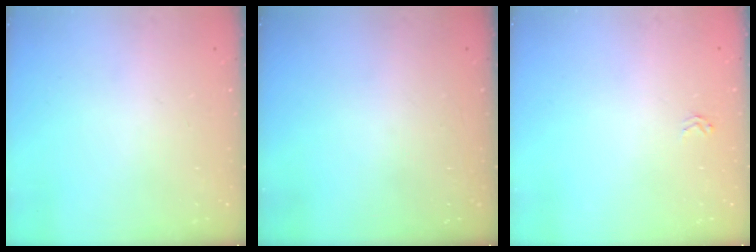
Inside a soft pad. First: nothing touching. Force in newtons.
{"total": 0.0}
{"total": 1.6, "press": 1.6, "slide": 0.2}